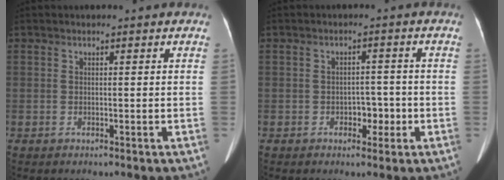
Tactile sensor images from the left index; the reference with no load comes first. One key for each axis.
{"total": 2.9, "fx": -1.1, "fy": 1.8, "fz": 1.9, "tx": -0.019, "ty": 0.008, "tz": -0.015}